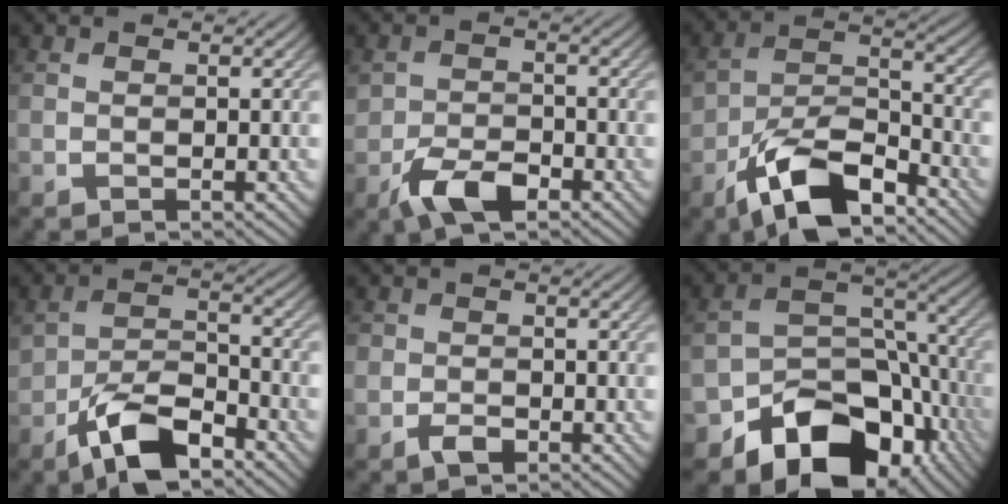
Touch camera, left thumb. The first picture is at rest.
{"total": 5.4, "force": [-3.3, 2.7, 3.3], "torque": [-0.063, -0.002, -0.066]}
{"total": 11.1, "force": [-7.2, 5.0, 6.8], "torque": [-0.122, 0.001, -0.144]}
{"total": 8.2, "force": [-5.3, 3.6, 5.1], "torque": [-0.087, 0.006, -0.107]}
{"total": 2.4, "force": [-1.3, 1.6, 1.2], "torque": [-0.021, -0.002, -0.032]}
{"total": 14.3, "force": [-8.1, 9.4, 7.1], "torque": [-0.114, -0.031, -0.138]}